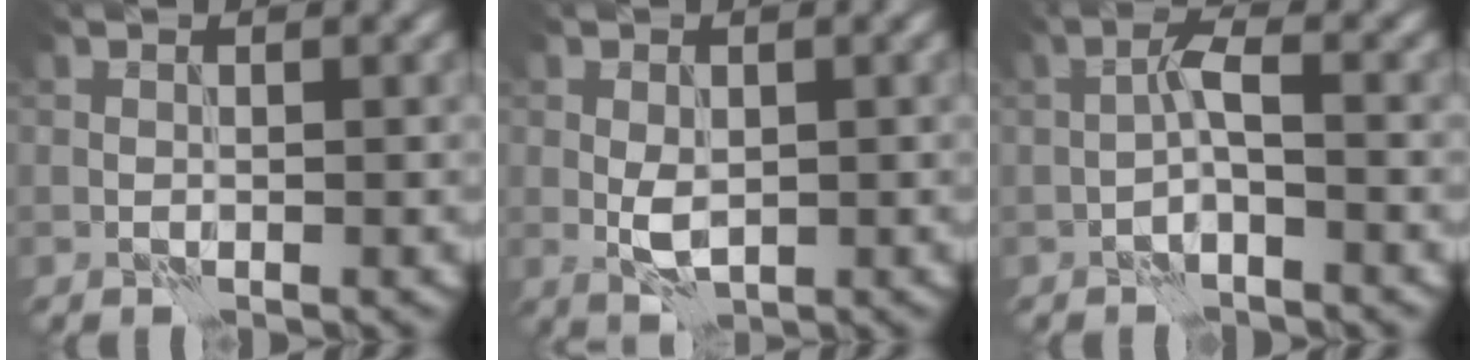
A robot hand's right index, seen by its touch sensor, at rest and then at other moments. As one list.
[{"total": 2.5, "force": [-0.1, 1.4, 2.0], "torque": [-0.038, 0.000, -0.001]}, {"total": 2.4, "force": [-1.1, 0.5, 2.1], "torque": [-0.039, 0.012, -0.025]}]